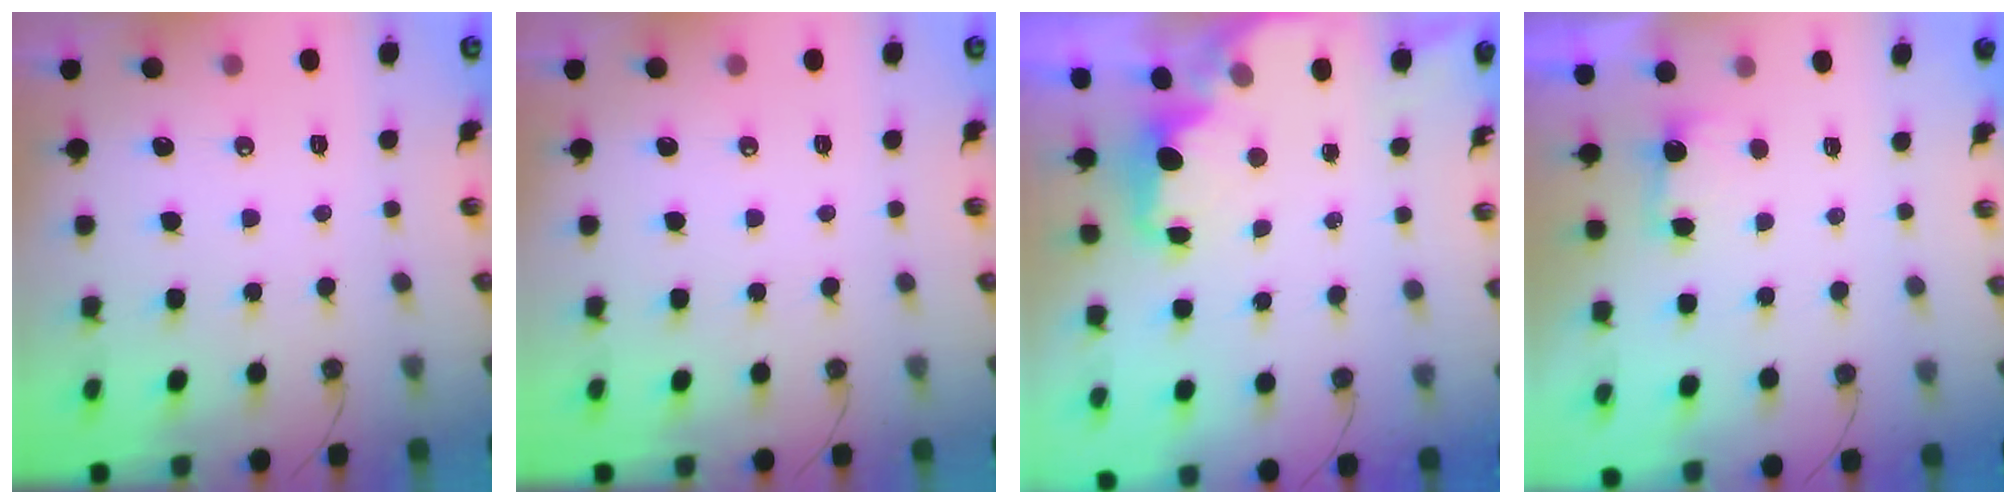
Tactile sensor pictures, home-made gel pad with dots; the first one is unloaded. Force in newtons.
{"total": 0.0}
{"total": 1.6, "press": 1.5, "slide": 0.6}
{"total": 2.3, "press": 2.2, "slide": 0.8}